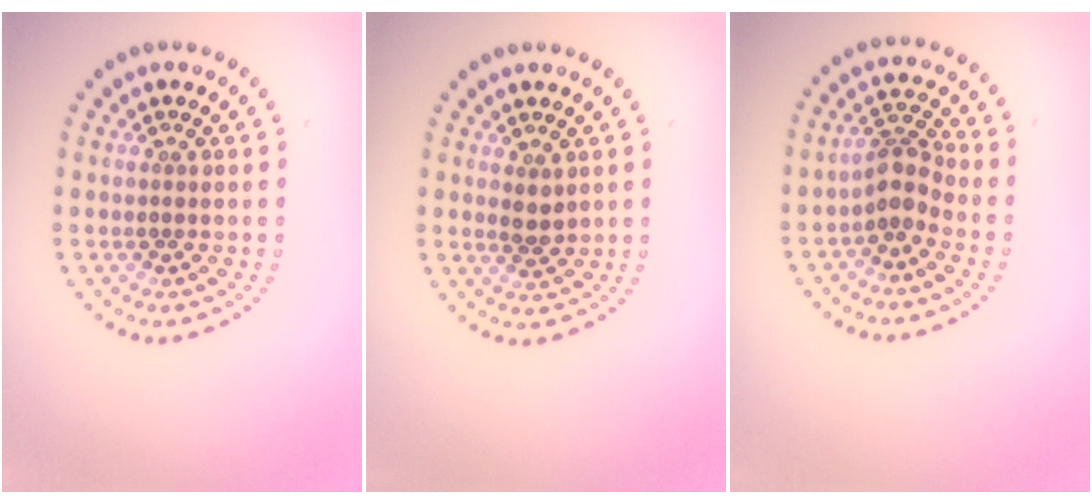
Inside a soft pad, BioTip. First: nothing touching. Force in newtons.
{"total": 1.4, "press": 1.3, "slide": 0.4}
{"total": 2.7, "press": 2.0, "slide": 1.8}